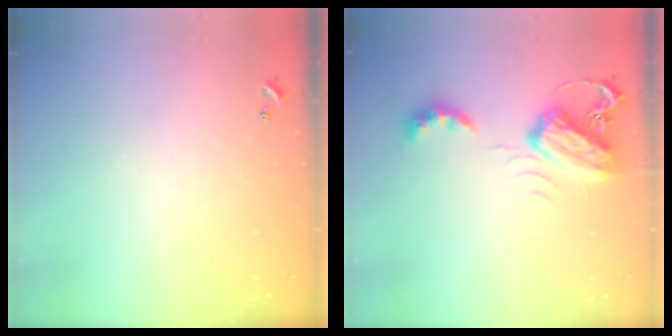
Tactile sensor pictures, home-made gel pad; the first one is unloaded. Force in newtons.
{"total": 7.0, "press": 7.0, "slide": 0.1}